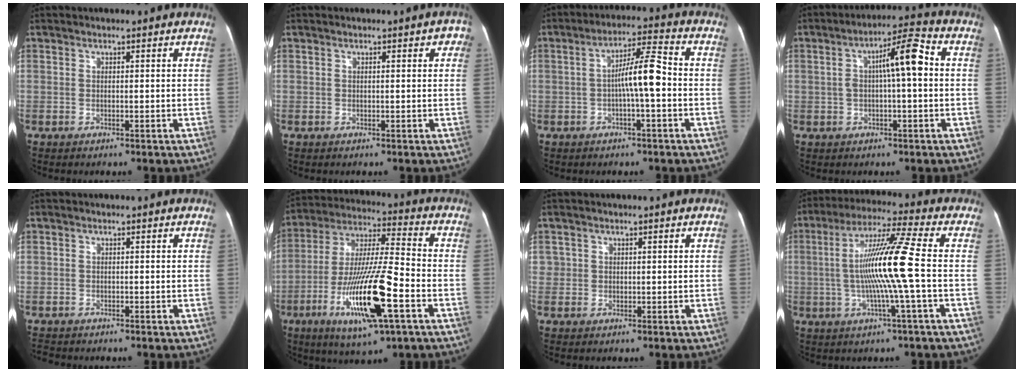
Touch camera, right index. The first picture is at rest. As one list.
[{"total": 2.1, "force": [0.7, 0.8, 1.8], "torque": [-0.012, 0.015, 0.006]}, {"total": 7.2, "force": [-1.0, 0.5, 7.1], "torque": [-0.122, 0.021, -0.020]}, {"total": 8.2, "force": [0.8, 1.4, 8.0], "torque": [-0.130, 0.035, 0.013]}, {"total": 1.2, "force": [-1.1, 0.5, -0.3], "torque": [0.001, -0.003, -0.016]}, {"total": 18.7, "force": [-6.8, 2.1, 17.3], "torque": [-0.345, -0.021, -0.117]}, {"total": 1.3, "force": [0.5, 1.2, 0.0], "torque": [0.018, 0.008, 0.006]}, {"total": 12.4, "force": [-1.0, -1.5, 12.2], "torque": [-0.230, 0.005, -0.024]}]